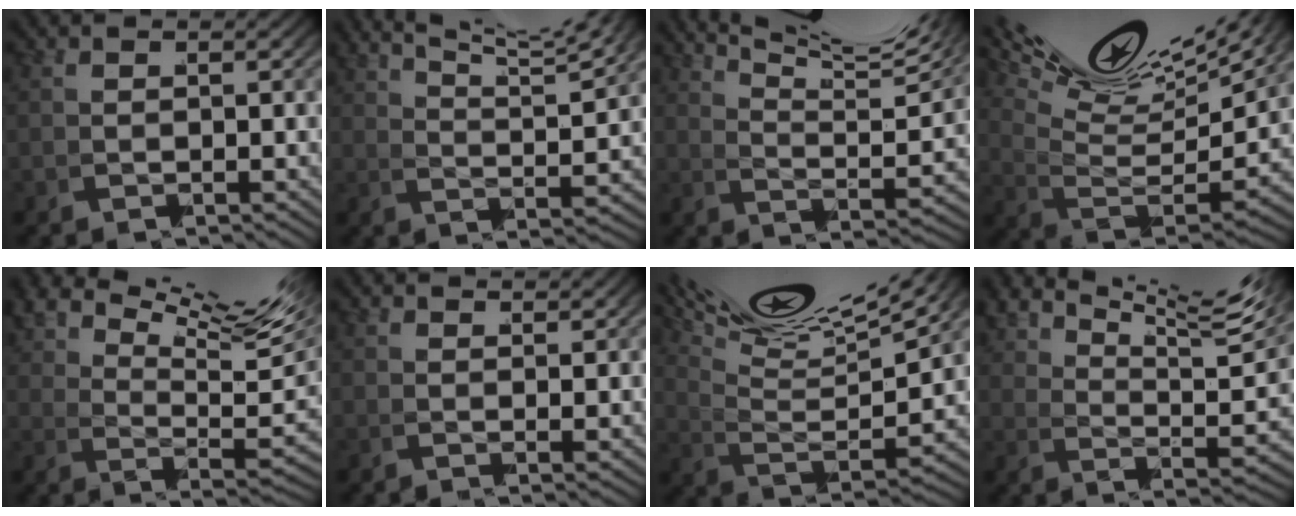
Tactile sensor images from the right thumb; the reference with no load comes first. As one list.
[{"total": 7.3, "force": [6.3, 1.2, 3.5], "torque": [-0.039, 0.022, 0.093]}, {"total": 10.4, "force": [7.8, 2.9, 6.3], "torque": [-0.075, 0.031, 0.107]}, {"total": 9.0, "force": [4.5, 4.0, 6.6], "torque": [-0.124, 0.002, 0.070]}, {"total": 9.3, "force": [6.3, 2.8, 6.2], "torque": [-0.079, 0.016, 0.092]}, {"total": 1.3, "force": [1.3, -0.2, 0.0], "torque": [0.004, 0.000, 0.021]}, {"total": 8.6, "force": [4.8, 3.5, 6.2], "torque": [-0.109, 0.003, 0.073]}, {"total": 8.9, "force": [6.8, 2.1, 5.4], "torque": [-0.070, 0.022, 0.097]}]